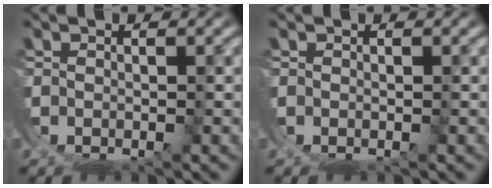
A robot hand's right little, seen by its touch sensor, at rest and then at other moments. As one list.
[{"total": 0.0}]